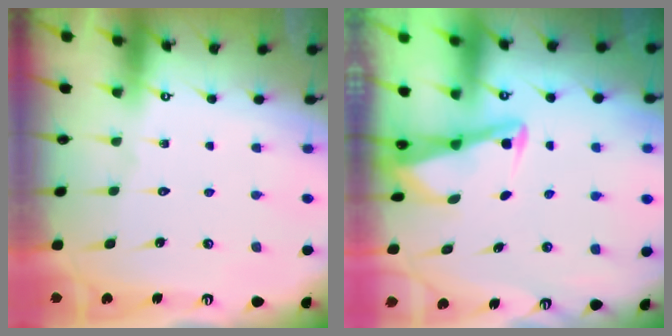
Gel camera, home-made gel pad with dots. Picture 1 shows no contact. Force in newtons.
{"total": 3.0, "press": 3.0, "slide": 0.4}